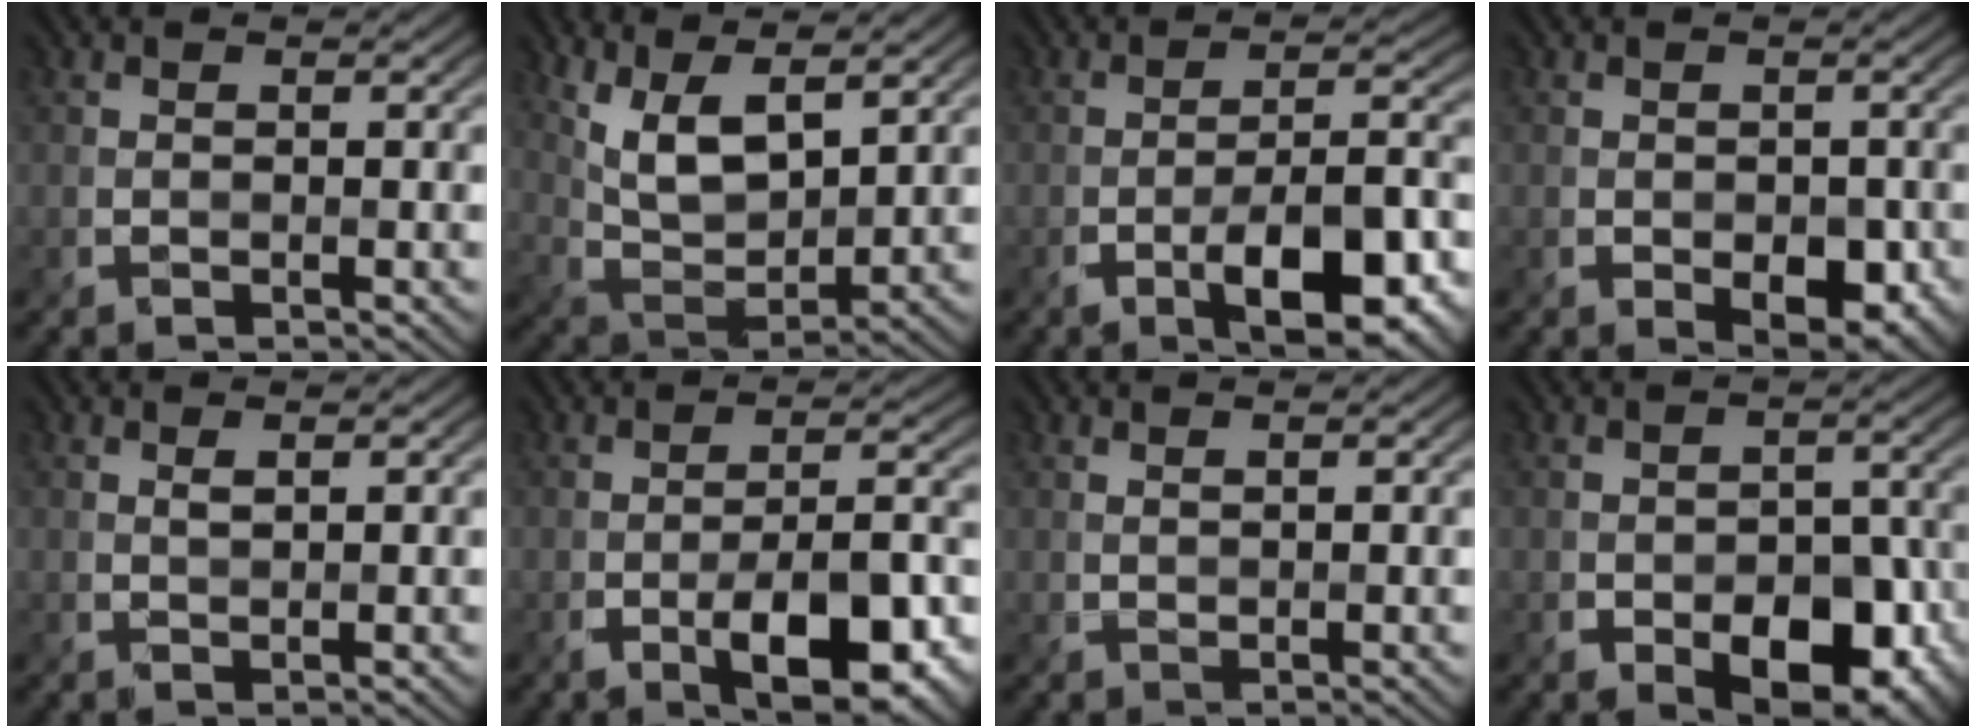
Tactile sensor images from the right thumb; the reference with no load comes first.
{"total": 8.2, "force": [4.5, 3.3, 6.0], "torque": [-0.134, -0.001, 0.095]}
{"total": 10.2, "force": [-4.8, 3.4, 8.3], "torque": [-0.127, -0.001, -0.072]}
{"total": 4.3, "force": [-1.4, 2.7, 3.0], "torque": [-0.046, -0.018, -0.010]}
{"total": 0.9, "force": [0.6, 0.2, 0.6], "torque": [-0.011, 0.003, 0.011]}
{"total": 9.3, "force": [-3.9, 3.5, 7.7], "torque": [-0.121, -0.005, -0.057]}
{"total": 0.5, "force": [0.5, 0.0, 0.2], "torque": [-0.006, 0.005, 0.009]}
{"total": 8.9, "force": [-3.8, 5.3, 6.1], "torque": [-0.092, -0.020, -0.042]}